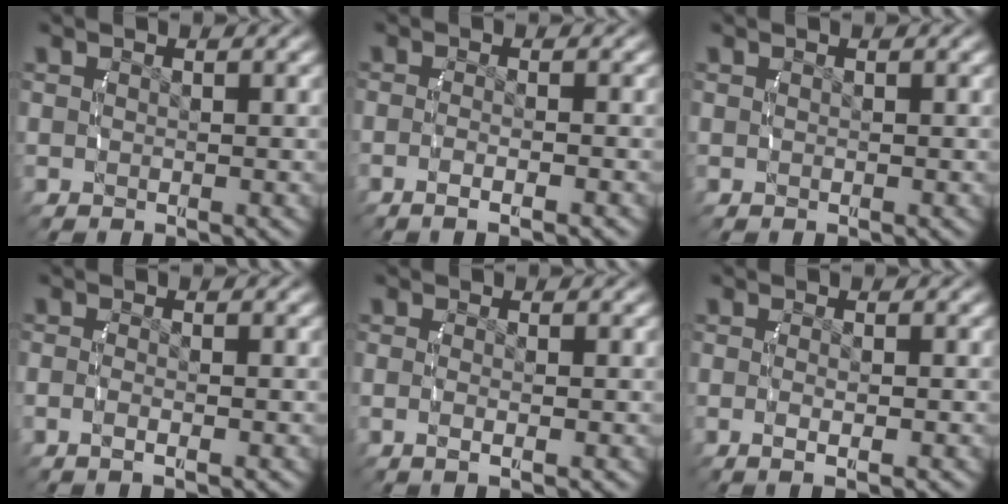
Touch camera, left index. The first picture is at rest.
{"total": 2.2, "force": [-1.5, 0.4, 1.5], "torque": [-0.037, -0.002, -0.026]}
{"total": 0.0}
{"total": 1.6, "force": [-0.8, 0.6, 1.3], "torque": [-0.040, -0.005, -0.014]}
{"total": 1.5, "force": [-0.6, 0.3, 1.3], "torque": [-0.040, -0.008, -0.007]}
{"total": 1.6, "force": [-0.8, 0.3, 1.4], "torque": [-0.037, -0.007, -0.009]}